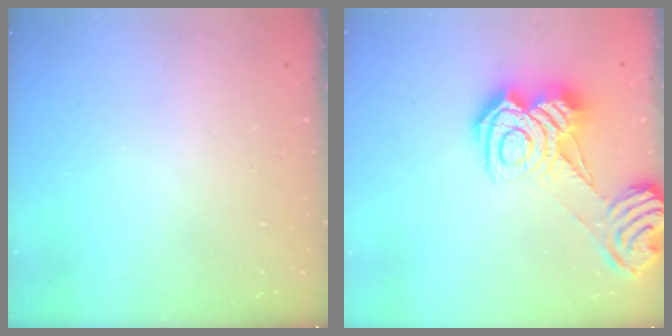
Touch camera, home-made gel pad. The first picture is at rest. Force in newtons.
{"total": 16.6, "press": 16.6, "slide": 0.9}